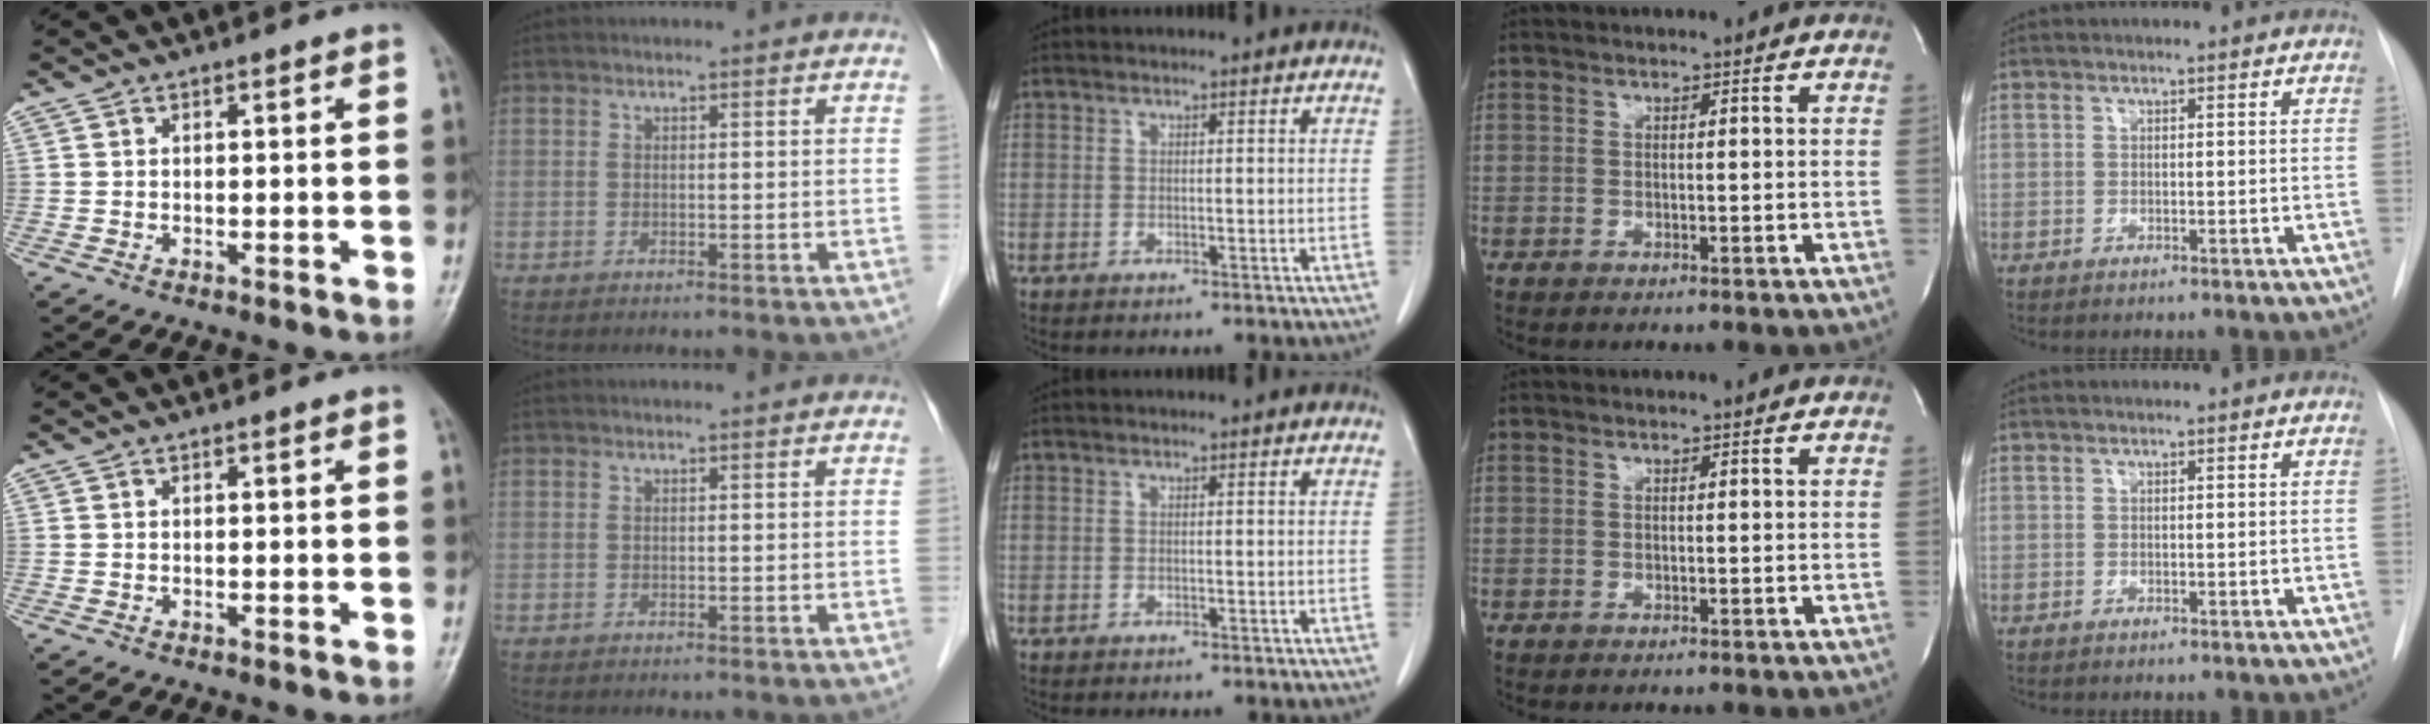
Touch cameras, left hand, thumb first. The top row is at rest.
{}